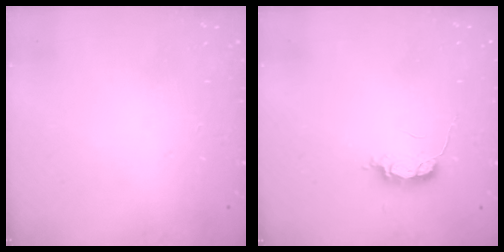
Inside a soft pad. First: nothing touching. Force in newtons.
{"total": 4.5, "press": 4.4, "slide": 0.6}